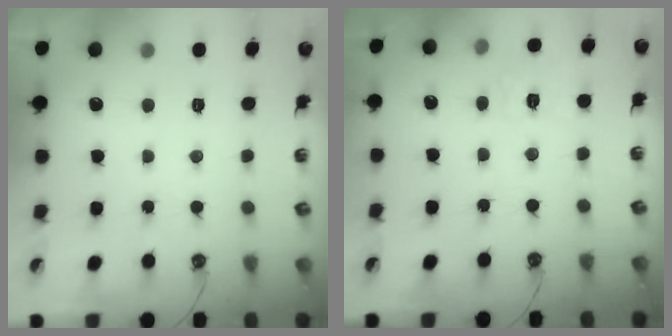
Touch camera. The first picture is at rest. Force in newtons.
{"total": 7.7, "press": 7.6, "slide": 0.8}